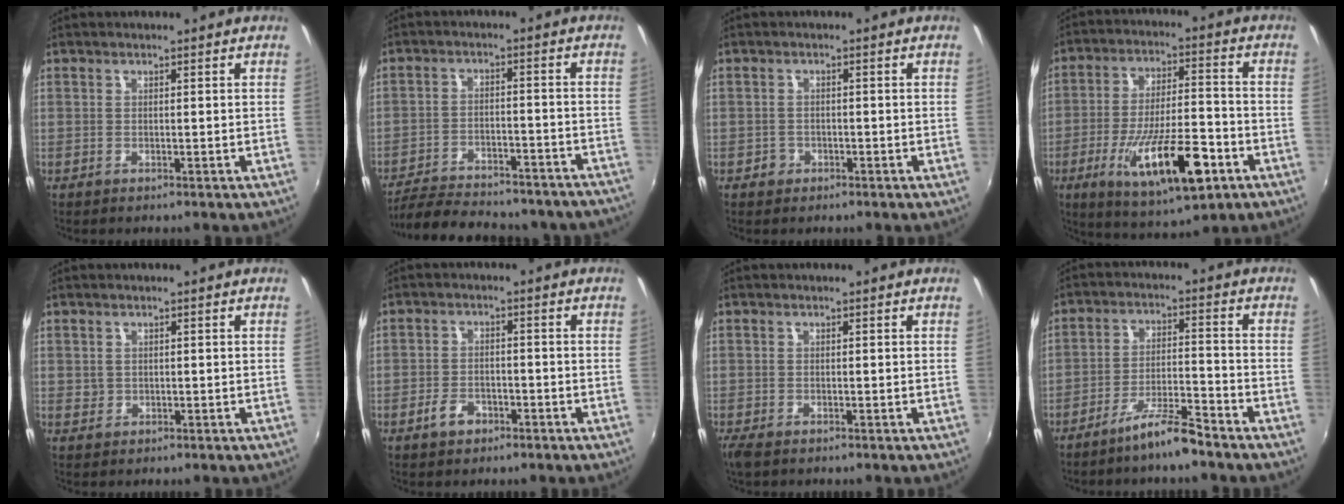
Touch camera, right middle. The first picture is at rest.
{"total": 23.3, "force": [-20.2, 7.1, 9.1], "torque": [-0.187, -0.002, -0.258]}
{"total": 1.9, "force": [-1.0, 1.6, 0.3], "torque": [-0.007, 0.001, -0.014]}
{"total": 17.5, "force": [-7.6, 5.6, 14.7], "torque": [-0.270, -0.020, -0.115]}
{"total": 0.8, "force": [0.0, 0.7, 0.1], "torque": [0.000, -0.001, -0.001]}
{"total": 4.0, "force": [-2.5, 2.4, 2.1], "torque": [-0.050, 0.002, -0.041]}
{"total": 2.4, "force": [-1.8, 0.7, 1.5], "torque": [-0.031, -0.013, -0.031]}
{"total": 7.1, "force": [-5.9, 0.5, 3.9], "torque": [-0.083, 0.003, -0.103]}